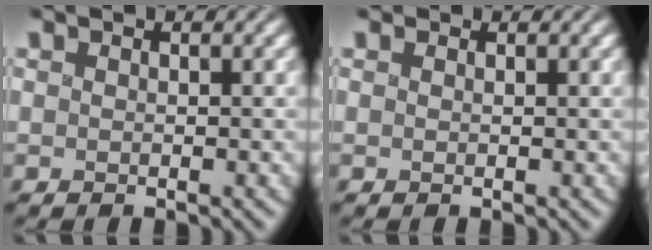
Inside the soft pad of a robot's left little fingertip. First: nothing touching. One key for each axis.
{"total": 0.7, "fx": 0.5, "fy": 0.4, "fz": 0.1, "tx": -0.004, "ty": 0.001, "tz": 0.008}